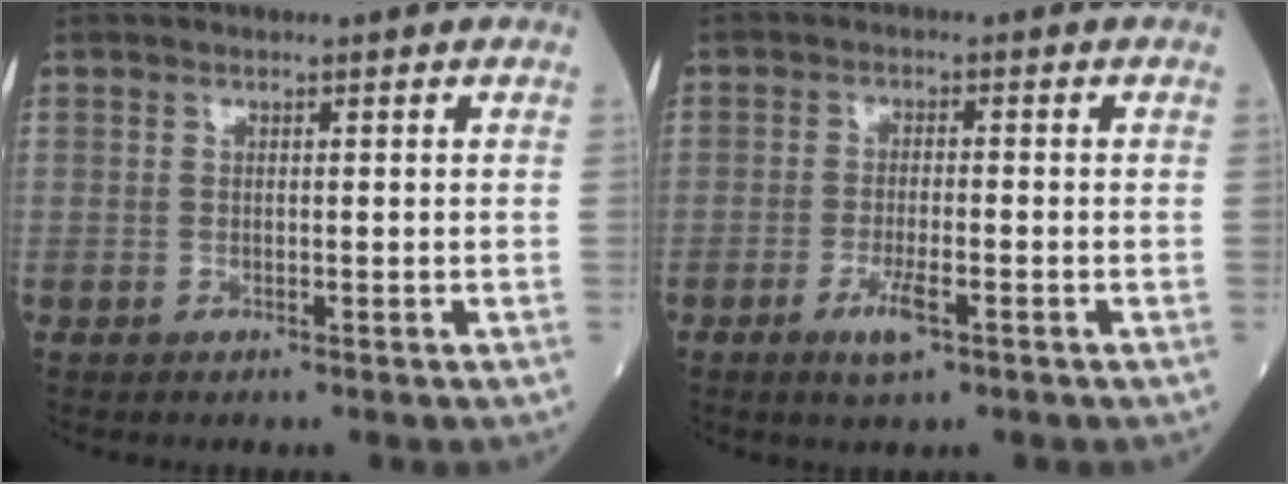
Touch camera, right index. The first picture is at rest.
{"total": 4.3, "force": [-2.2, 0.8, 3.6], "torque": [-0.071, -0.004, -0.040]}